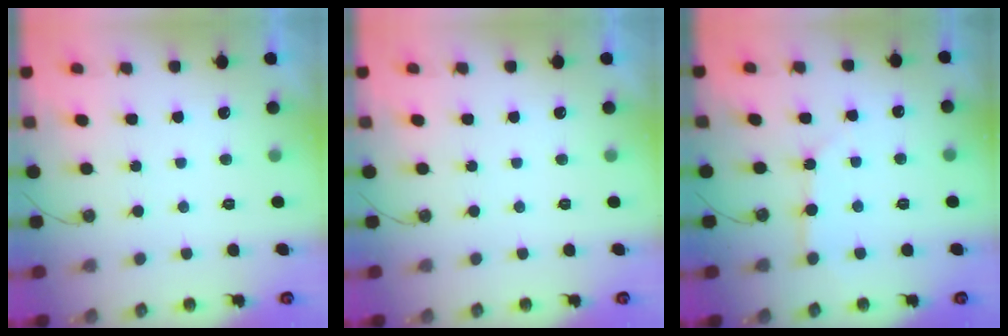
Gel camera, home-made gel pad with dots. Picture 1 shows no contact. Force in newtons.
{"total": 0.0}
{"total": 2.6, "press": 2.6, "slide": 0.3}